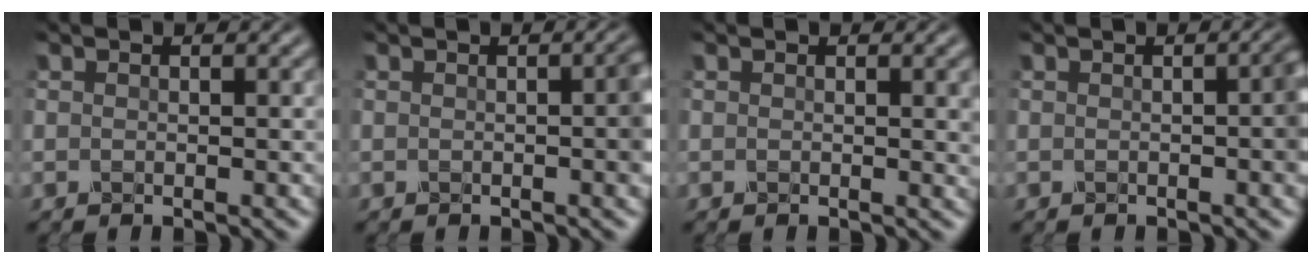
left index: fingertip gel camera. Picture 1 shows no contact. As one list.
[{"total": 2.1, "force": [0.0, 0.4, 2.1], "torque": [-0.024, 0.004, -0.002]}, {"total": 1.2, "force": [0.4, 0.2, 1.1], "torque": [-0.011, 0.000, 0.004]}, {"total": 2.8, "force": [0.0, 0.6, 2.7], "torque": [-0.028, 0.008, -0.003]}]